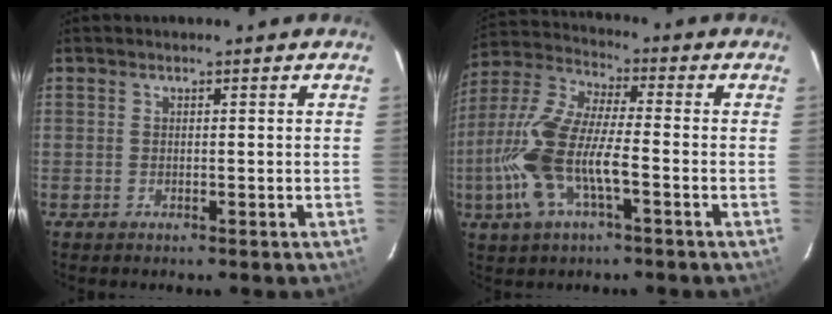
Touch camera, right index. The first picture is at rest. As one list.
[{"total": 14.7, "force": [-4.6, 4.8, 13.2], "torque": [-0.285, -0.001, -0.094]}]